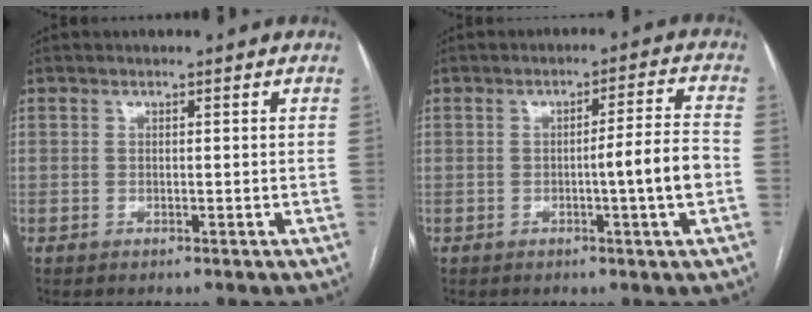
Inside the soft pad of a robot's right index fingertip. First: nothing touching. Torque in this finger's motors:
{"motor_torque": [0.72, -0.12, 0.44, 0.10]}